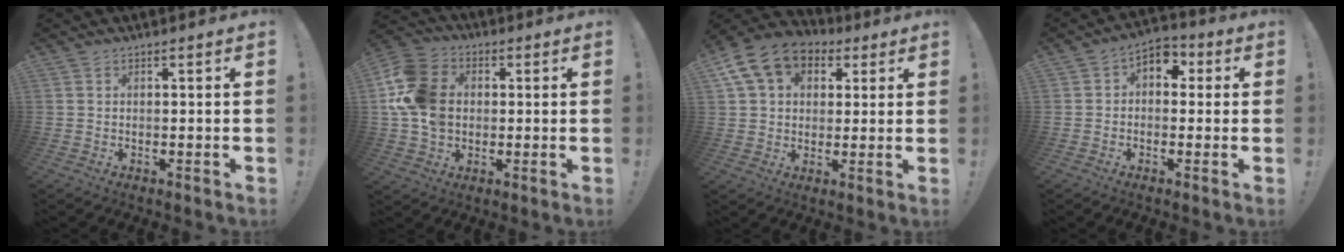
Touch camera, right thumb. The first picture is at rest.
{"total": 15.5, "force": [1.0, 12.4, 9.3], "torque": [-0.180, 0.008, 0.025]}
{"total": 14.3, "force": [6.0, 10.7, 7.4], "torque": [-0.111, -0.019, 0.117]}
{"total": 5.3, "force": [-0.3, 4.5, 2.8], "torque": [-0.031, 0.010, -0.003]}